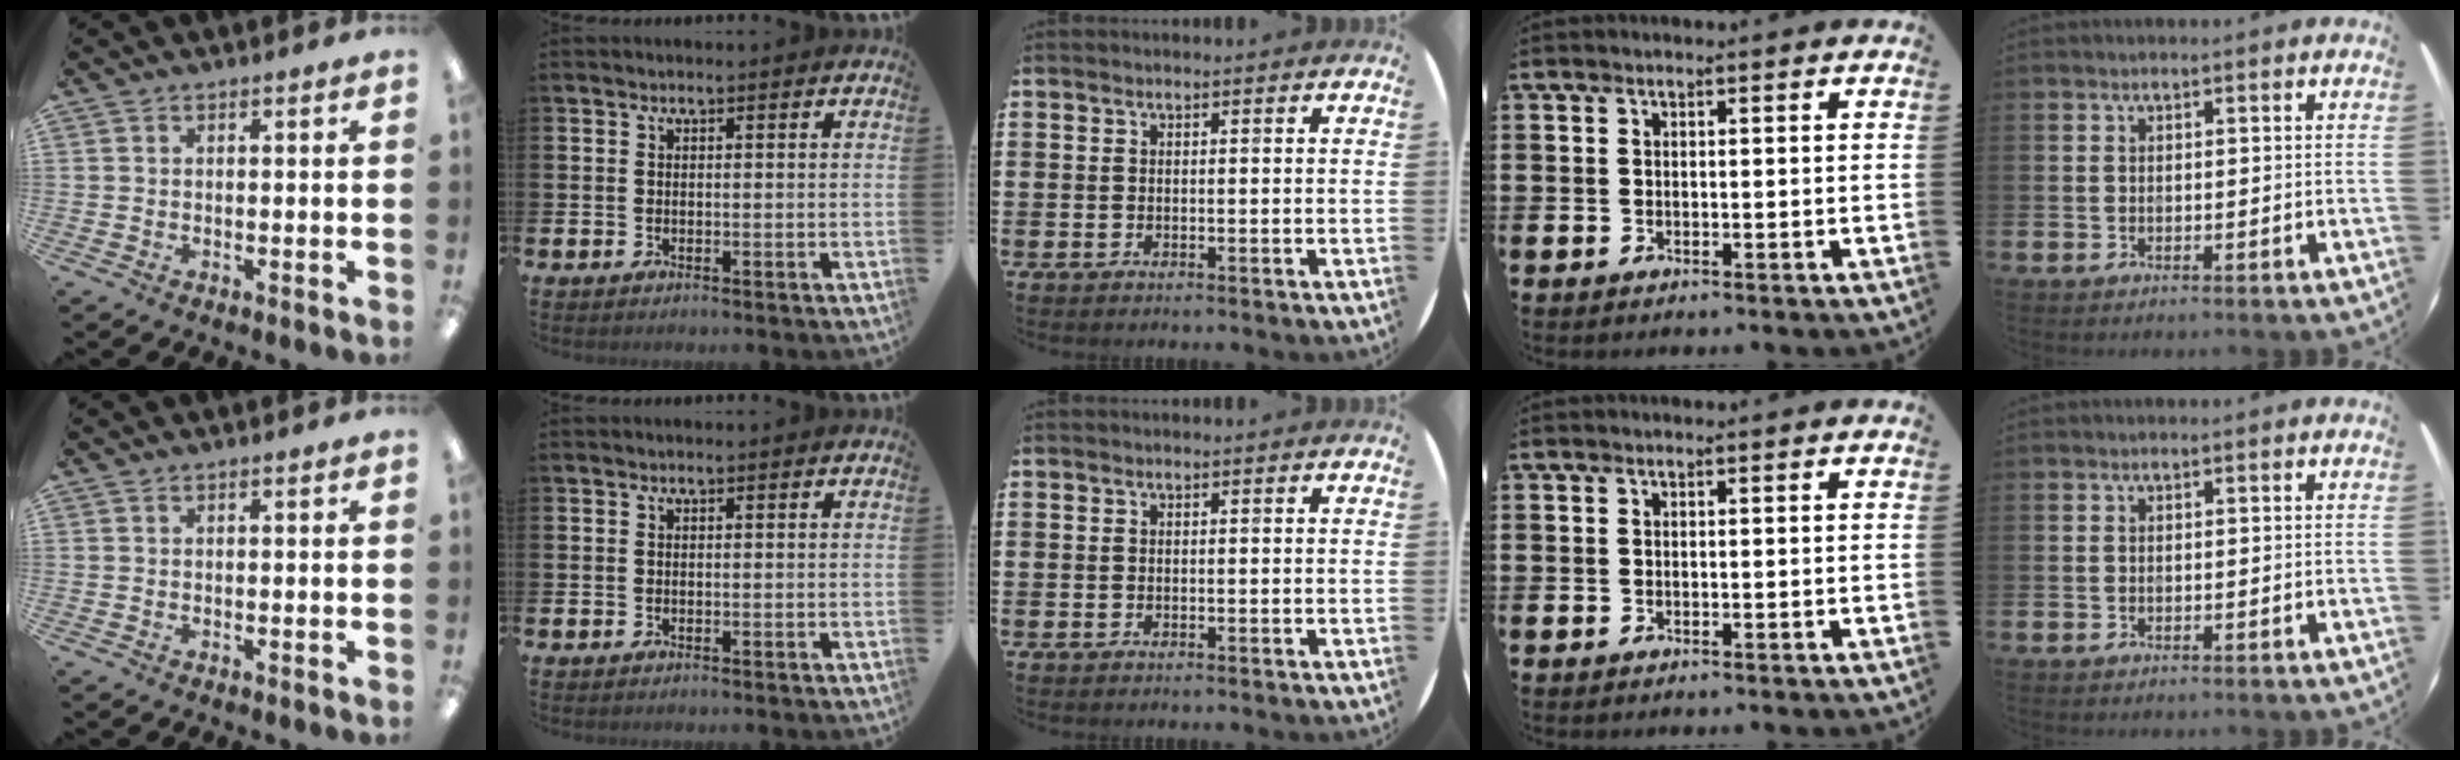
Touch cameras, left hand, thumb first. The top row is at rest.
{}